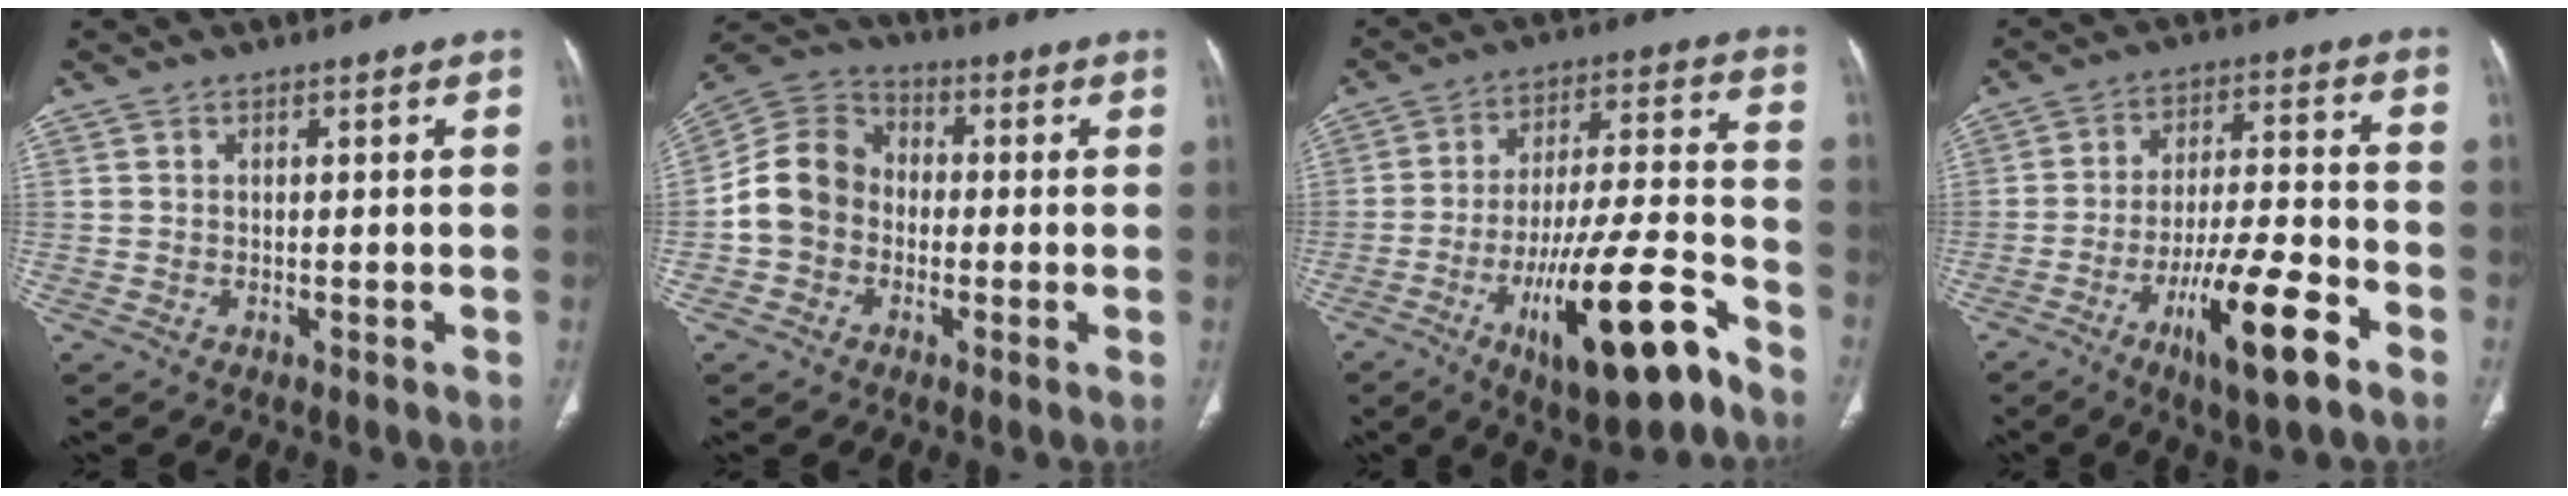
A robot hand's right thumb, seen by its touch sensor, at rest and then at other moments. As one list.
[{"total": 10.5, "force": [-1.6, 8.9, 5.3], "torque": [-0.090, 0.037, -0.043]}, {"total": 20.0, "force": [-10.6, 5.1, 16.2], "torque": [-0.272, 0.053, -0.166]}, {"total": 14.1, "force": [-7.4, 2.8, 11.7], "torque": [-0.205, 0.035, -0.121]}]